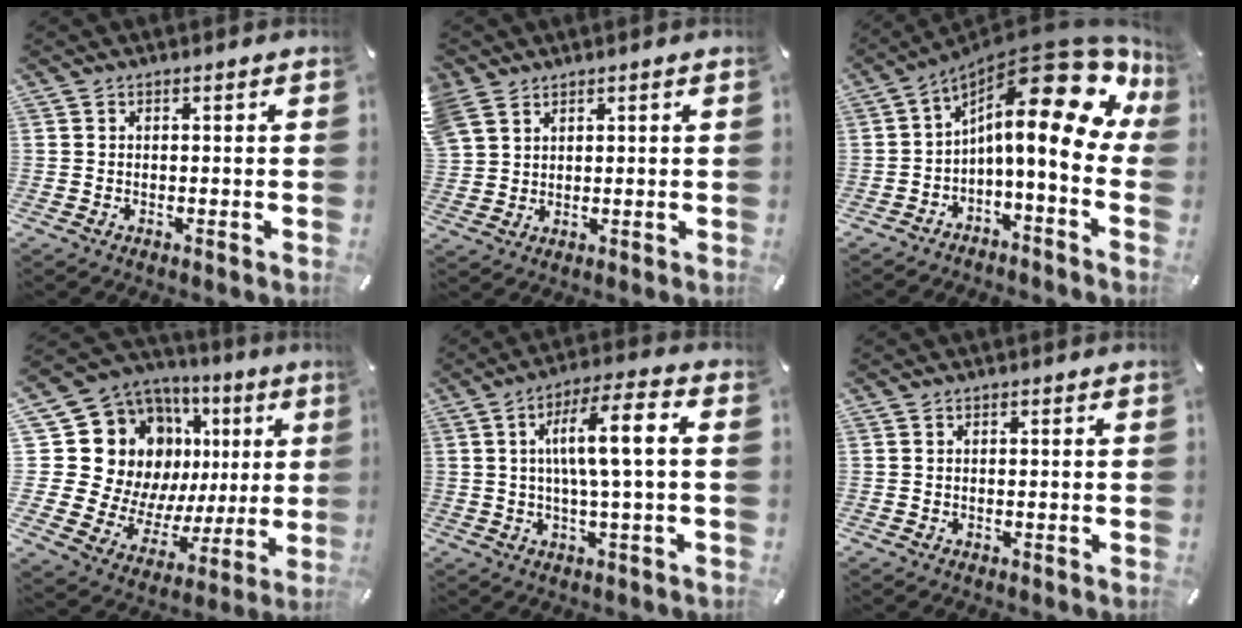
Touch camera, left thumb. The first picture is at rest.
{"total": 5.6, "force": [3.5, 4.1, 1.6], "torque": [-0.058, -0.006, 0.066]}
{"total": 20.9, "force": [8.4, 6.3, 18.0], "torque": [-0.285, -0.079, 0.136]}
{"total": 20.9, "force": [7.6, 16.2, 10.7], "torque": [-0.202, -0.072, 0.169]}
{"total": 11.3, "force": [1.5, 2.2, 11.0], "torque": [-0.193, 0.010, 0.020]}
{"total": 0.0}